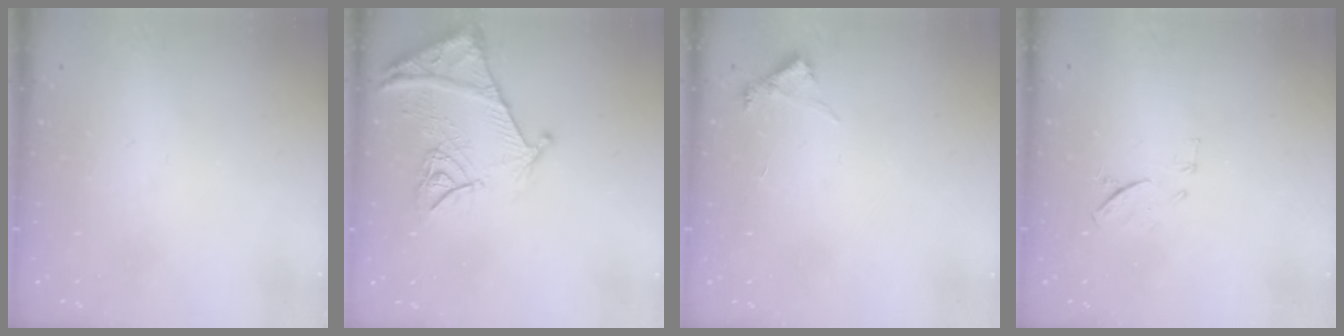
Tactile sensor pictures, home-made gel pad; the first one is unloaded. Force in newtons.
{"total": 13.6, "press": 13.6, "slide": 1.5}
{"total": 5.0, "press": 5.0, "slide": 0.5}
{"total": 7.1, "press": 6.9, "slide": 1.3}